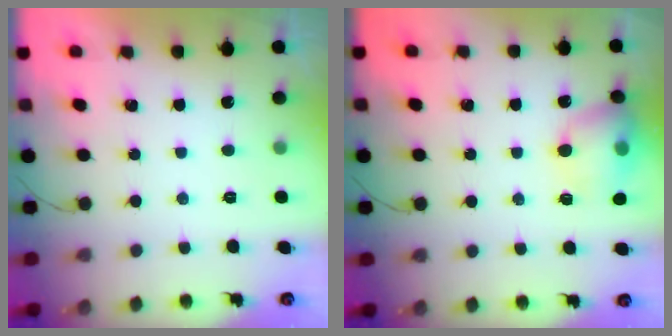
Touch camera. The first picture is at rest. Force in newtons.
{"total": 13.0, "press": 12.9, "slide": 2.0}